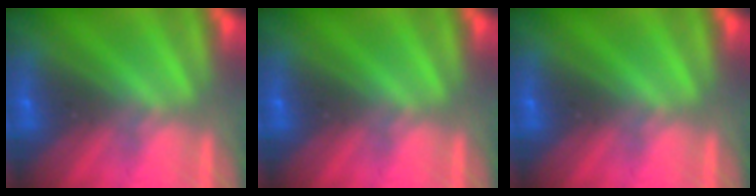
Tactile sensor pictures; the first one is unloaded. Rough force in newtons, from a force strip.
{"total": 0.0}
{"total": 0.0}